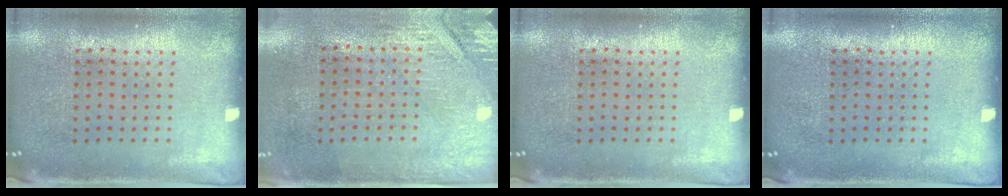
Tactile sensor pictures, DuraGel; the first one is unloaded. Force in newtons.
{"total": 2.8, "press": 2.4, "slide": 1.4}
{"total": 0.0}
{"total": 0.0}